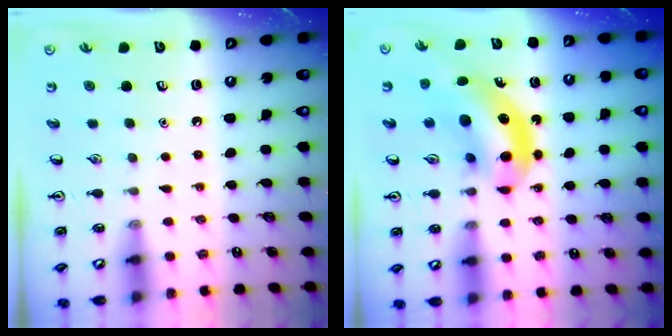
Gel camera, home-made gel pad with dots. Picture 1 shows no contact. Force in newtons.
{"total": 11.3, "press": 10.7, "slide": 3.5}